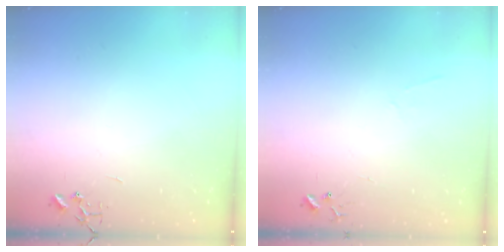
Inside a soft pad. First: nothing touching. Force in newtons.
{"total": 4.4, "press": 4.4, "slide": 0.4}